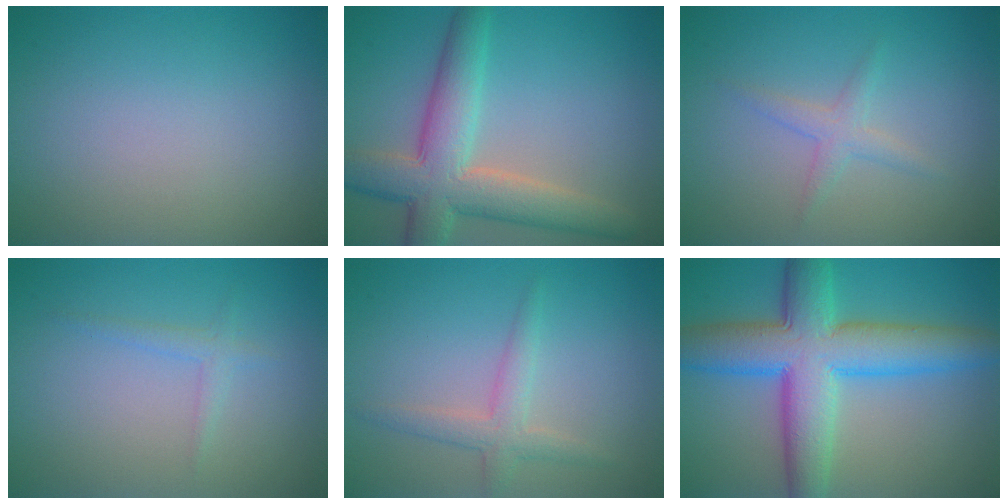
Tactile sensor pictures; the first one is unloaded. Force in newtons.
{"total": 7.4, "press": 7.4, "slide": 0.3}
{"total": 1.7, "press": 1.6, "slide": 0.1}
{"total": 1.2, "press": 1.2, "slide": 0.1}
{"total": 2.4, "press": 2.4, "slide": 0.1}
{"total": 9.8, "press": 9.8, "slide": 0.1}